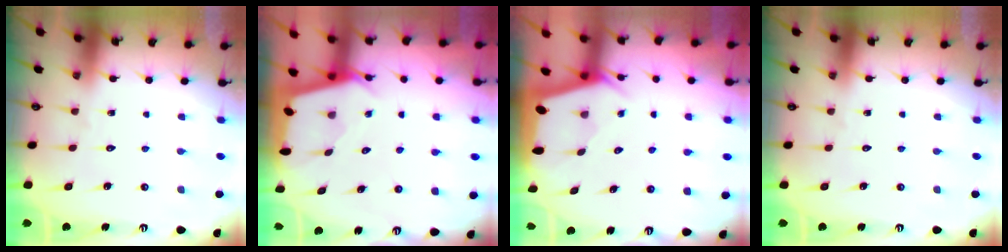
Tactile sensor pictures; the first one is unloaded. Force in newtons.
{"total": 2.4, "press": 2.4, "slide": 0.3}
{"total": 1.9, "press": 1.9, "slide": 0.2}
{"total": 0.0}